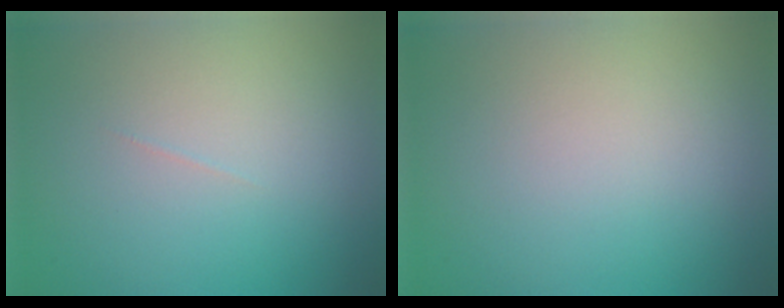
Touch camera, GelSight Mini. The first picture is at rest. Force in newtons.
{"total": 0.0}